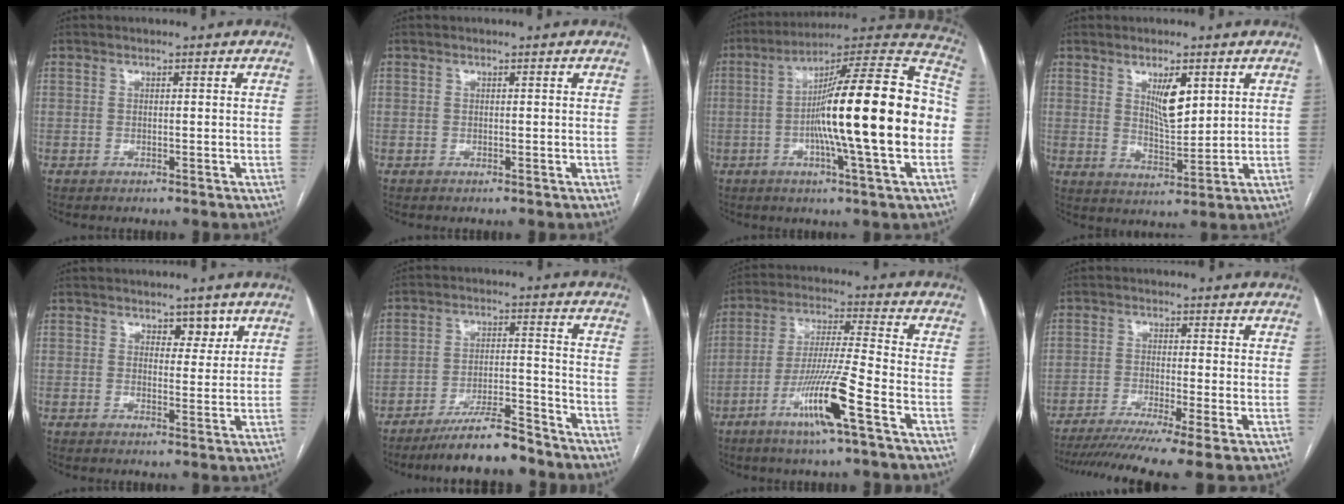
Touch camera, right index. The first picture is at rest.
{"total": 0.0}
{"total": 24.6, "force": [-2.6, 0.6, 24.4], "torque": [-0.327, 0.020, -0.053]}
{"total": 5.9, "force": [2.6, 1.7, 5.1], "torque": [-0.093, -0.008, 0.051]}
{"total": 3.0, "force": [1.9, 1.7, 1.6], "torque": [-0.013, -0.003, 0.027]}
{"total": 9.2, "force": [-8.1, 1.2, 4.2], "torque": [-0.064, 0.001, -0.140]}
{"total": 12.0, "force": [-5.9, -1.0, 10.3], "torque": [-0.202, -0.015, -0.114]}
{"total": 11.2, "force": [-8.4, -1.0, 7.3], "torque": [-0.112, -0.023, -0.132]}